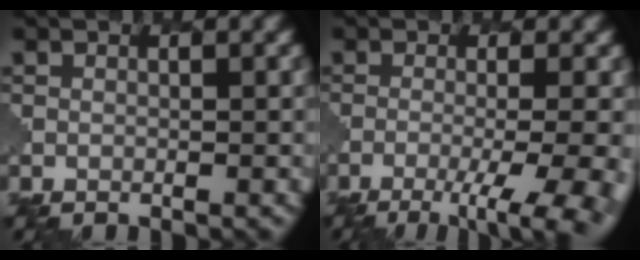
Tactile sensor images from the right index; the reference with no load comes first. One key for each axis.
{"total": 7.6, "fx": -3.1, "fy": 2.4, "fz": 6.5, "tx": -0.089, "ty": -0.011, "tz": -0.038}